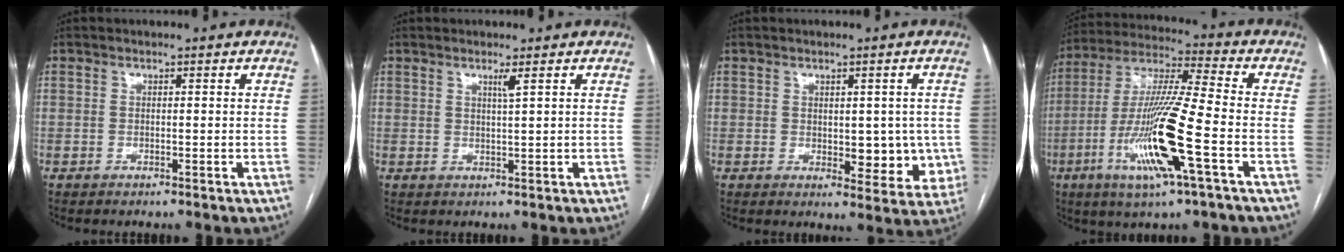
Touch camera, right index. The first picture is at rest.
{"total": 1.4, "force": [0.9, -0.4, 1.0], "torque": [-0.022, -0.007, 0.017]}
{"total": 7.0, "force": [-0.4, 4.0, 5.7], "torque": [-0.044, 0.003, 0.002]}
{"total": 16.8, "force": [-5.7, 0.2, 15.8], "torque": [-0.320, -0.015, -0.110]}